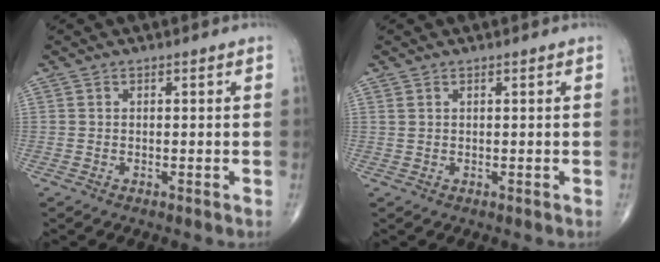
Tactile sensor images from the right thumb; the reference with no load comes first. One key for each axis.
{"total": 0.6, "fx": 0.4, "fy": 0.2, "fz": 0.4, "tx": -0.010, "ty": 0.005, "tz": 0.011}